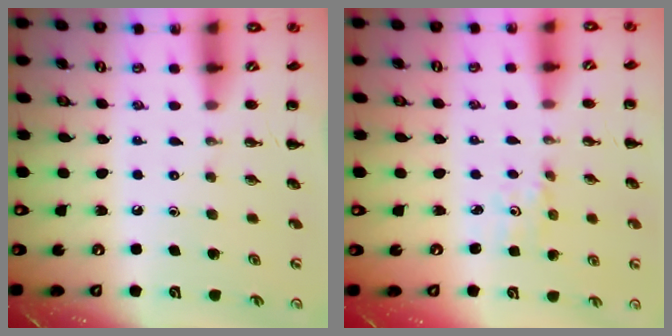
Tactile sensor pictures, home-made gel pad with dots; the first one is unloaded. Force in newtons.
{"total": 1.1, "press": 1.0, "slide": 0.3}